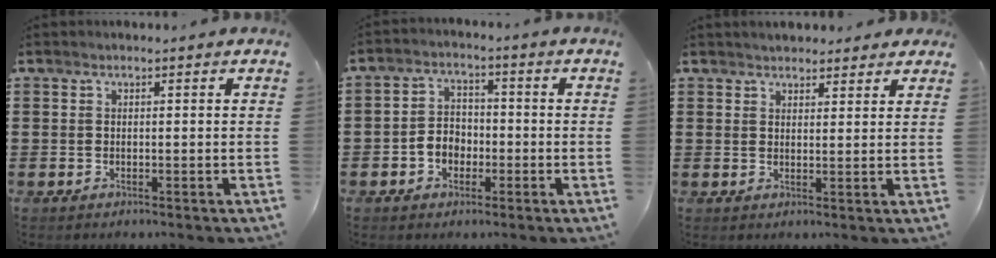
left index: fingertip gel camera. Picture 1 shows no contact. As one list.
[{"total": 3.8, "force": [-1.7, 3.0, 1.7], "torque": [-0.039, 0.009, -0.037]}, {"total": 2.5, "force": [2.3, 0.7, 0.1], "torque": [-0.007, 0.001, 0.044]}]